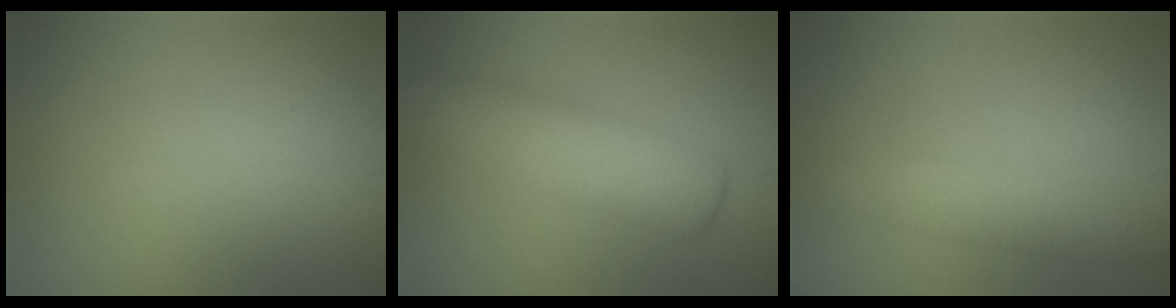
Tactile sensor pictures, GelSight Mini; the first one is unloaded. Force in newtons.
{"total": 5.0, "press": 5.0, "slide": 0.1}
{"total": 3.0, "press": 3.0, "slide": 0.1}